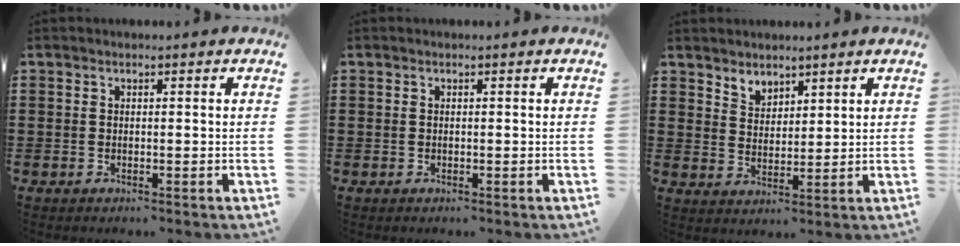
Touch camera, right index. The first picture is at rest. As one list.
[{"total": 0.0}, {"total": 3.2, "force": [2.9, 1.3, -0.3], "torque": [-0.007, -0.003, 0.056]}]